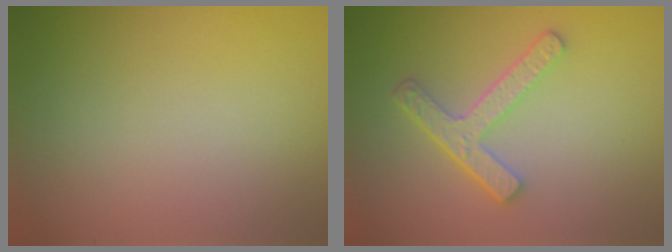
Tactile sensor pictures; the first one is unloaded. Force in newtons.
{"total": 3.9, "press": 2.9, "slide": 2.5}